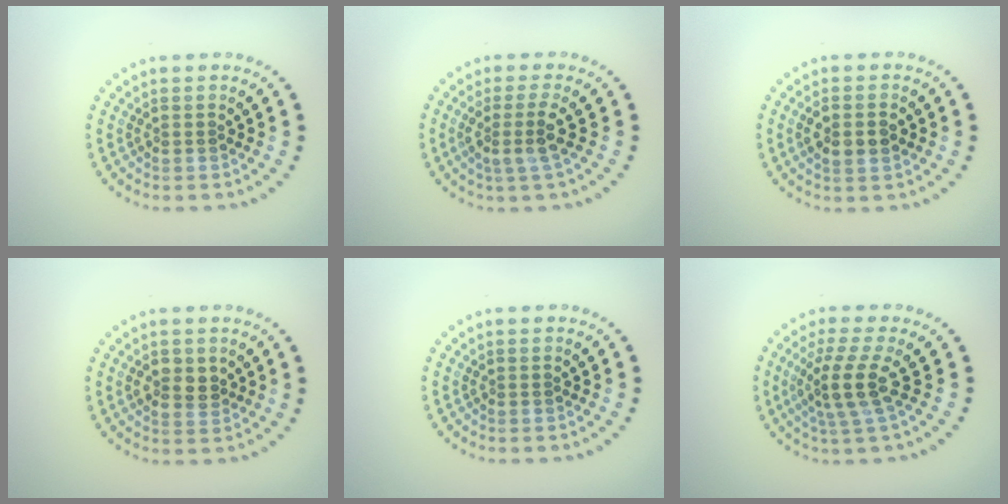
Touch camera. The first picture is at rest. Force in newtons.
{"total": 2.6, "press": 2.0, "slide": 1.7}
{"total": 2.3, "press": 2.3, "slide": 0.0}
{"total": 2.1, "press": 2.1, "slide": 0.5}
{"total": 0.0}
{"total": 3.7, "press": 2.8, "slide": 2.5}